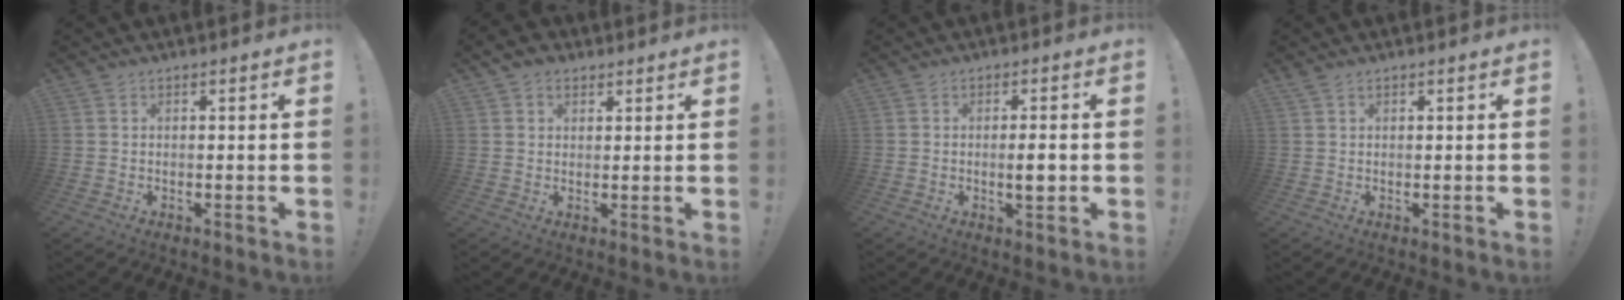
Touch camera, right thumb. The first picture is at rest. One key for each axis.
{"total": 3.9, "fx": 2.2, "fy": 2.9, "fz": 1.3, "tx": -0.011, "ty": -0.008, "tz": 0.039}
{"total": 3.8, "fx": -0.6, "fy": 0.5, "fz": 3.8, "tx": -0.048, "ty": -0.007, "tz": -0.013}
{"total": 1.0, "fx": 0.9, "fy": 0.1, "fz": 0.5, "tx": -0.002, "ty": -0.003, "tz": 0.016}